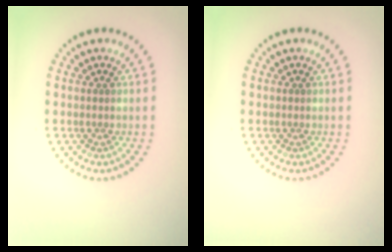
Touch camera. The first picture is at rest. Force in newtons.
{"total": 0.0}